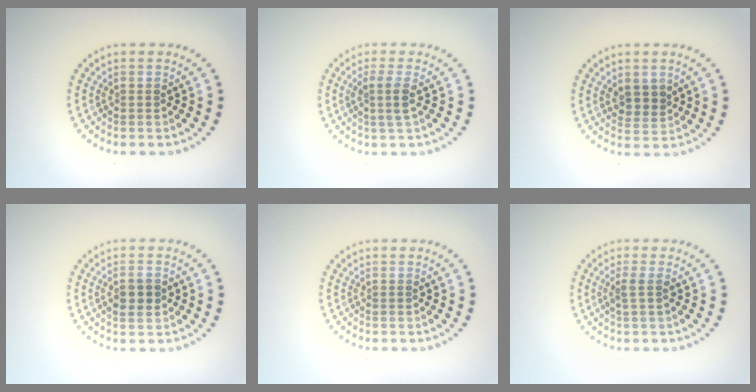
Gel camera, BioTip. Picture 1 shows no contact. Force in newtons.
{"total": 1.9, "press": 1.6, "slide": 1.0}
{"total": 2.2, "press": 2.1, "slide": 0.9}
{"total": 2.2, "press": 2.2, "slide": 0.1}
{"total": 0.0}
{"total": 1.5, "press": 1.1, "slide": 0.9}